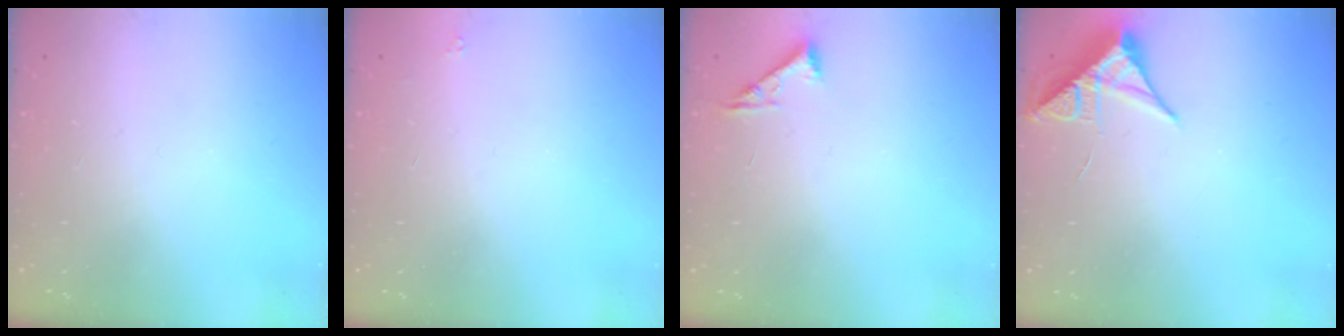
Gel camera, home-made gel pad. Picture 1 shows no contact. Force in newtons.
{"total": 1.6, "press": 1.5, "slide": 0.2}
{"total": 5.3, "press": 5.2, "slide": 0.7}
{"total": 7.7, "press": 7.7, "slide": 0.4}